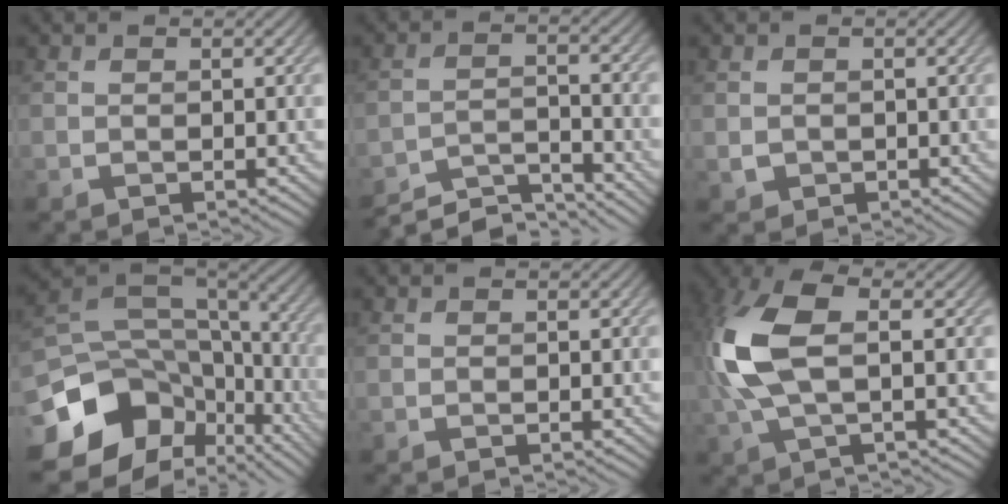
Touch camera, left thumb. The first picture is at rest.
{"total": 7.2, "force": [-6.7, 1.2, 2.3], "torque": [-0.043, 0.005, -0.119]}
{"total": 1.2, "force": [-0.1, 1.2, 0.2], "torque": [-0.009, -0.008, -0.004]}
{"total": 18.1, "force": [-7.6, 13.3, 9.5], "torque": [-0.232, -0.031, -0.072]}
{"total": 0.0}
{"total": 10.8, "force": [1.2, 4.7, 9.6], "torque": [-0.242, 0.008, 0.018]}